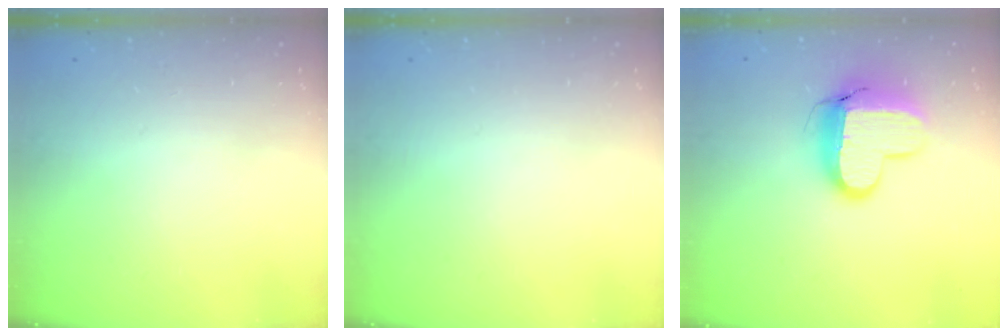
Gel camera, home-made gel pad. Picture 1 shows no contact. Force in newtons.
{"total": 0.0}
{"total": 12.4, "press": 12.4, "slide": 1.0}